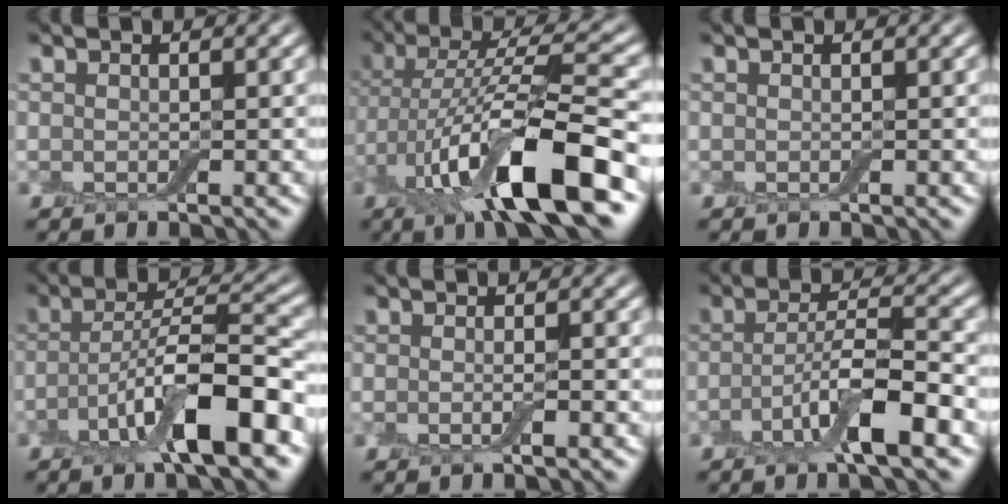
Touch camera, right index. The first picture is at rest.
{"total": 11.4, "force": [-3.6, 3.3, 10.3], "torque": [-0.185, 0.007, -0.071]}
{"total": 0.0}
{"total": 8.4, "force": [-3.5, 1.9, 7.3], "torque": [-0.122, 0.013, -0.063]}
{"total": 1.3, "force": [-0.3, 0.2, 1.3], "torque": [-0.022, -0.008, -0.008]}
{"total": 5.5, "force": [-2.5, 0.9, 4.8], "torque": [-0.087, 0.006, -0.052]}